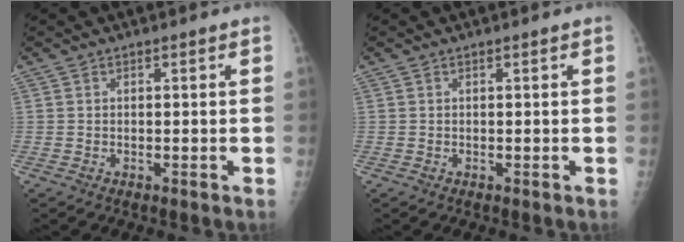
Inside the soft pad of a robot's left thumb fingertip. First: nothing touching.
{"total": 0.0}